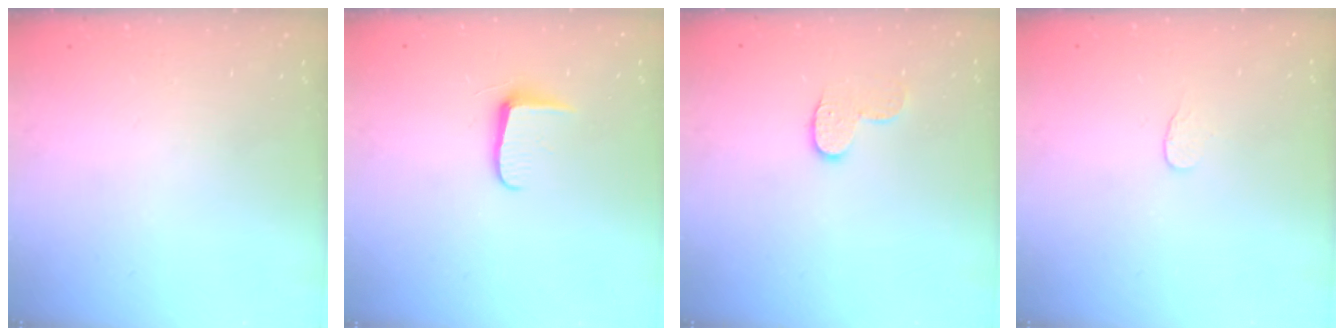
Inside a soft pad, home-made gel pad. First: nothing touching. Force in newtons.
{"total": 5.9, "press": 5.8, "slide": 0.8}
{"total": 8.1, "press": 8.1, "slide": 0.4}
{"total": 3.3, "press": 3.3, "slide": 0.4}